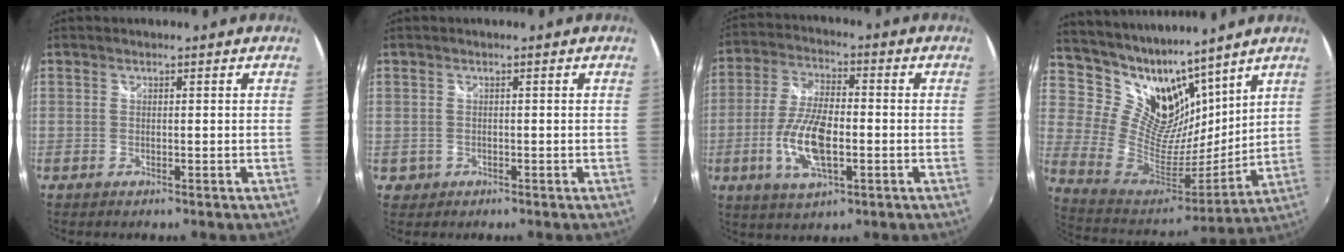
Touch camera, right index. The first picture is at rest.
{"total": 1.7, "force": [-0.3, 1.7, 0.2], "torque": [-0.006, 0.003, 0.001]}
{"total": 11.8, "force": [-3.0, 4.7, 10.4], "torque": [-0.215, -0.003, -0.058]}
{"total": 16.8, "force": [13.3, 8.4, 6.1], "torque": [-0.139, -0.015, 0.262]}